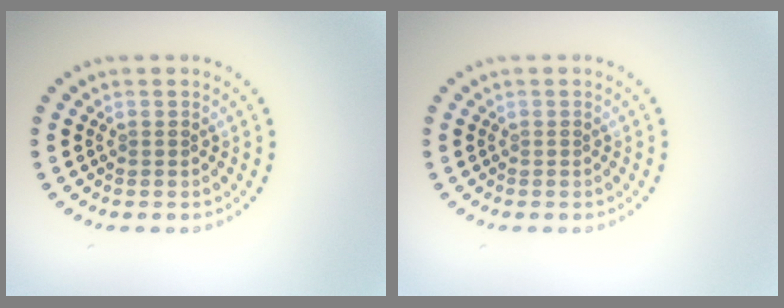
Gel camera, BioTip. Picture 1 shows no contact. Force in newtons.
{"total": 0.0}